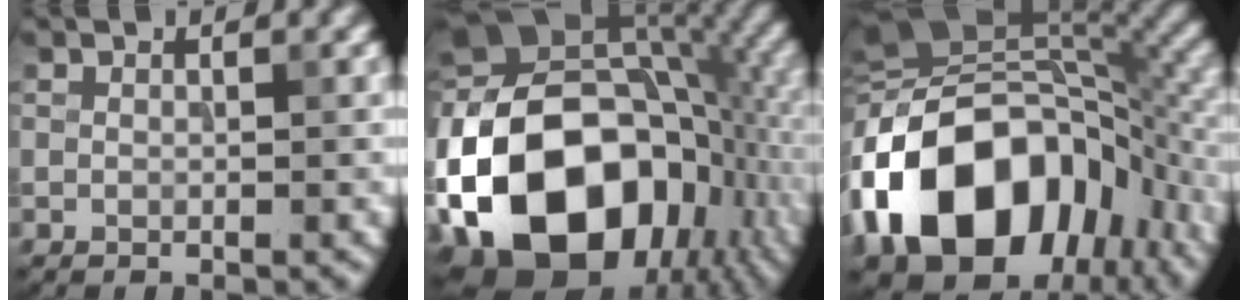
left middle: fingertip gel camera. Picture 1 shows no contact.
{"total": 19.9, "force": [-6.3, 13.8, 13.0], "torque": [-0.251, -0.004, -0.109]}
{"total": 18.1, "force": [-5.0, 12.5, 12.1], "torque": [-0.224, 0.001, -0.085]}